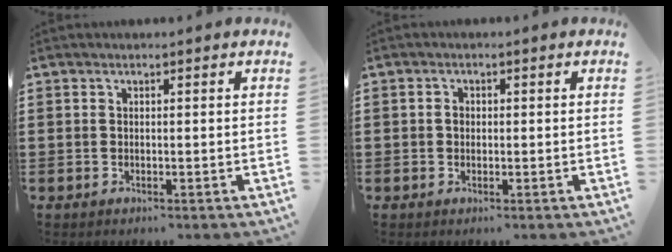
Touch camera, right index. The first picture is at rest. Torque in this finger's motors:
{"motor_torque": [0.08, 0.04, 0.20, 0.04]}